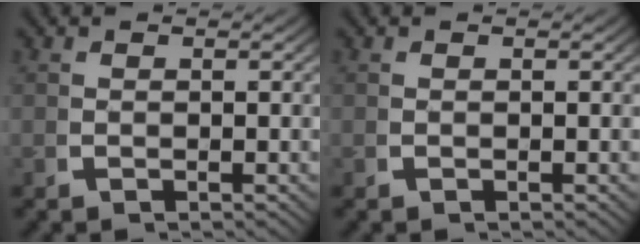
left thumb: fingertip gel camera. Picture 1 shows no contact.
{"total": 0.0}